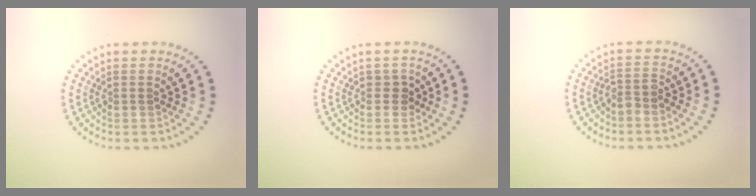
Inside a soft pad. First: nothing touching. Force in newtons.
{"total": 1.1, "press": 1.0, "slide": 0.4}
{"total": 1.5, "press": 1.2, "slide": 1.0}